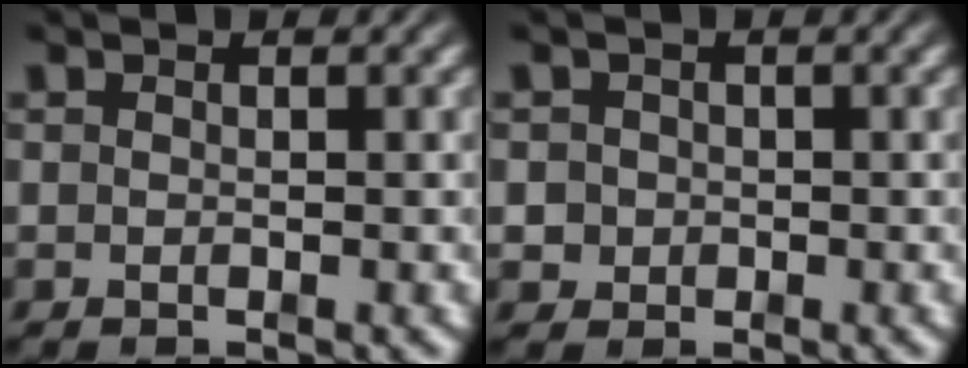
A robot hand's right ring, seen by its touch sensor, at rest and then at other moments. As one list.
[{"total": 2.9, "force": [-0.5, 2.8, 0.5], "torque": [-0.018, -0.009, -0.008]}]